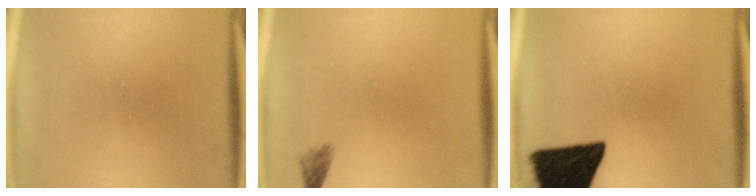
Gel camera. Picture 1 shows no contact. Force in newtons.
{"total": 1.6}
{"total": 18.1}